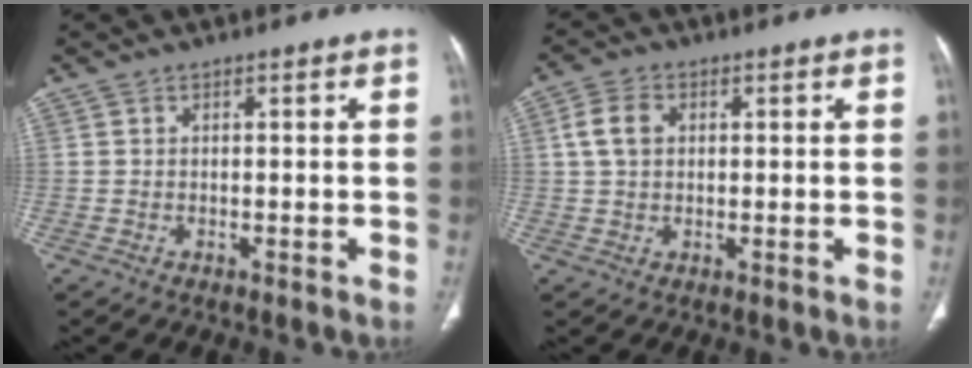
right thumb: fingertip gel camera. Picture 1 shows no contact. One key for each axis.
{"total": 5.3, "fx": 1.2, "fy": 3.7, "fz": 3.5, "tx": -0.064, "ty": 0.007, "tz": 0.021}